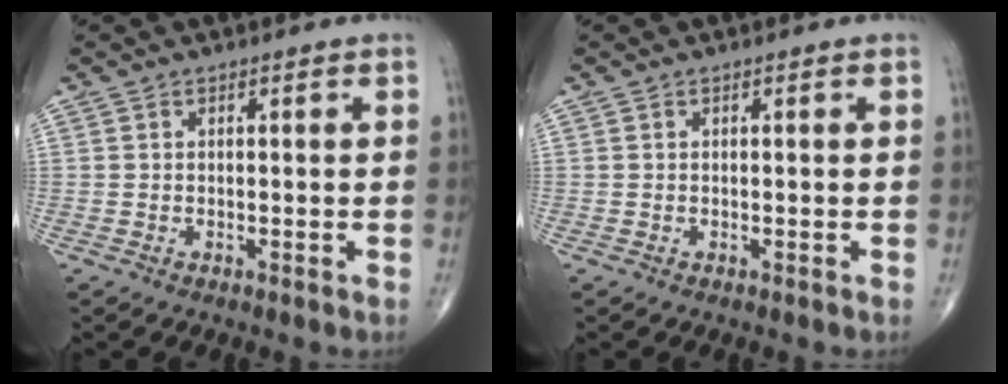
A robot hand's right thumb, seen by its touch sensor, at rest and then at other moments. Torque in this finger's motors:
{"motor_torque": [0.00, 0.00, 0.29, 0.29, 0.03]}